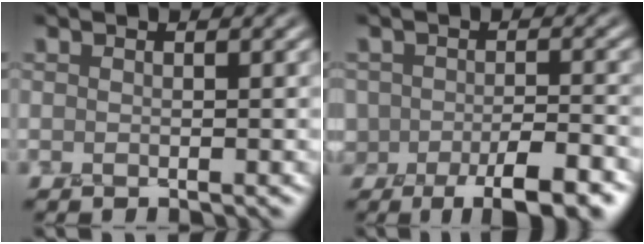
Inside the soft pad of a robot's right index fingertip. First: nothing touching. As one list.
[{"total": 7.6, "force": [-4.3, 3.7, 5.0], "torque": [-0.068, -0.010, -0.059]}]